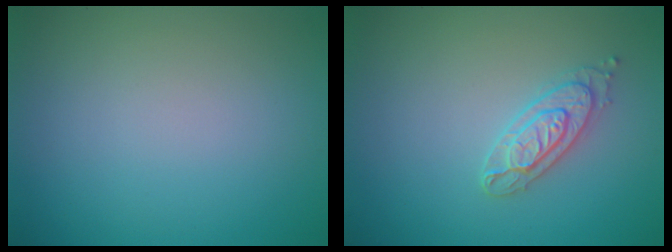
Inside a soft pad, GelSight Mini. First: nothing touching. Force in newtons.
{"total": 2.5, "press": 2.4, "slide": 0.6}